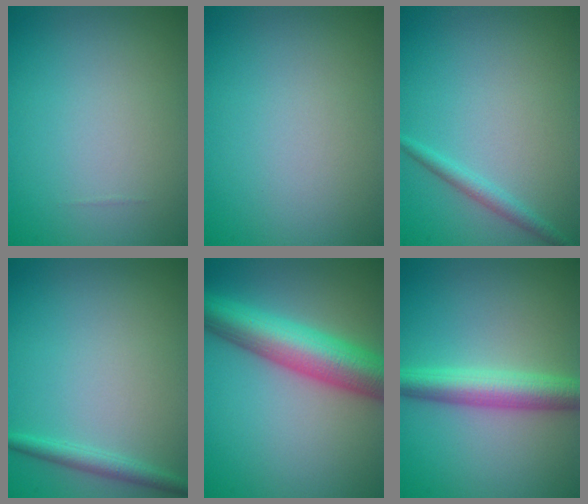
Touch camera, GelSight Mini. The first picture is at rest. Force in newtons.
{"total": 0.0}
{"total": 1.4, "press": 1.4, "slide": 0.1}
{"total": 1.6, "press": 1.6, "slide": 0.0}
{"total": 8.2, "press": 8.2, "slide": 0.3}
{"total": 4.6, "press": 4.5, "slide": 0.1}